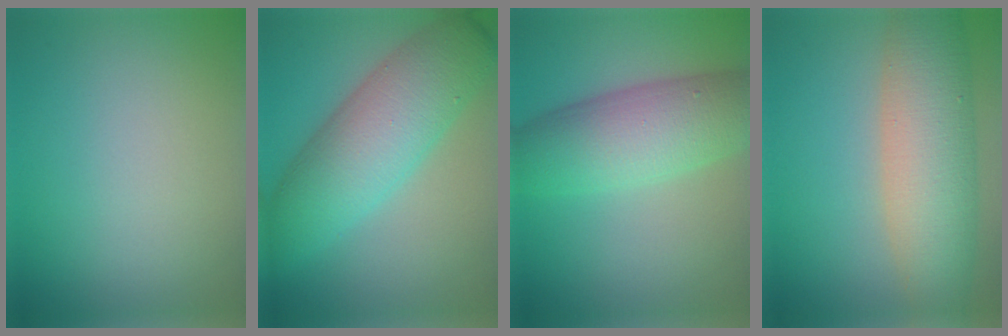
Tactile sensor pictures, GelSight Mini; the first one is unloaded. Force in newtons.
{"total": 8.5, "press": 8.5, "slide": 0.1}
{"total": 8.0, "press": 8.0, "slide": 0.1}
{"total": 8.2, "press": 8.2, "slide": 0.5}